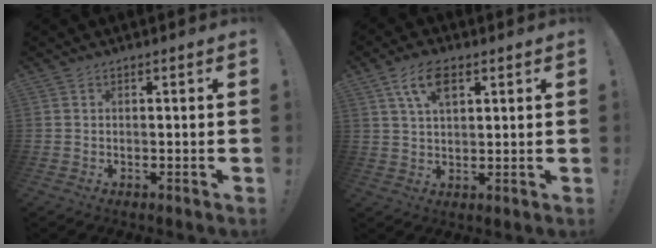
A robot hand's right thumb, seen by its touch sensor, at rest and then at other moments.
{"total": 8.2, "force": [3.7, 4.2, 6.0], "torque": [-0.113, 0.004, 0.070]}